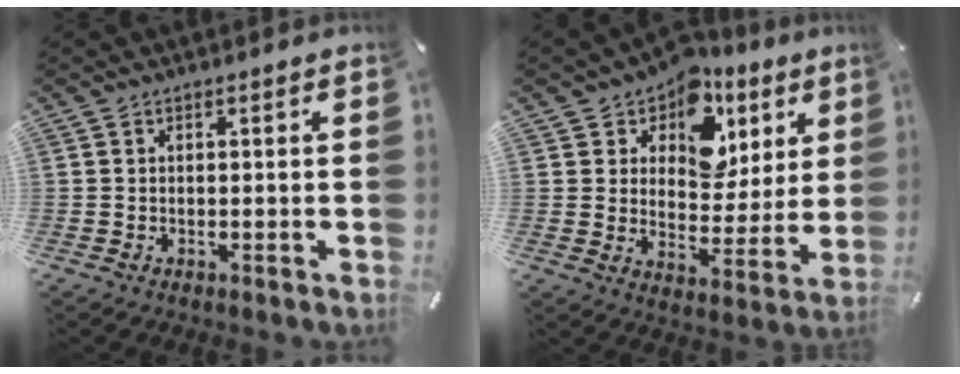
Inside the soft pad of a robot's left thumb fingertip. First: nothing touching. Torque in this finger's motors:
{"motor_torque": [1.68, 1.71, 1.41, -1.36, 0.35]}